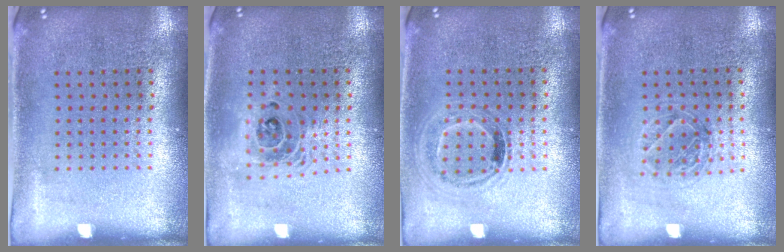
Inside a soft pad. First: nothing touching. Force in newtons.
{"total": 1.5, "press": 1.3, "slide": 0.9}
{"total": 1.0, "press": 0.9, "slide": 0.5}
{"total": 1.2, "press": 1.1, "slide": 0.5}